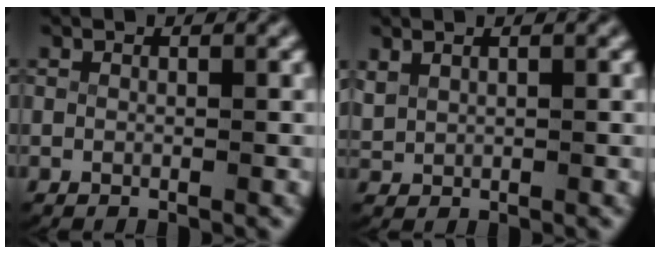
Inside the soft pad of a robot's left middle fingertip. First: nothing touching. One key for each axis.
{"total": 1.4, "fx": 0.7, "fy": 1.0, "fz": 0.6, "tx": -0.024, "ty": -0.002, "tz": 0.025}